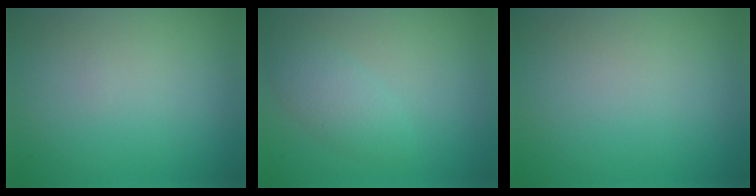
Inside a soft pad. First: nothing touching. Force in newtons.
{"total": 1.7, "press": 1.7, "slide": 0.0}
{"total": 0.0}